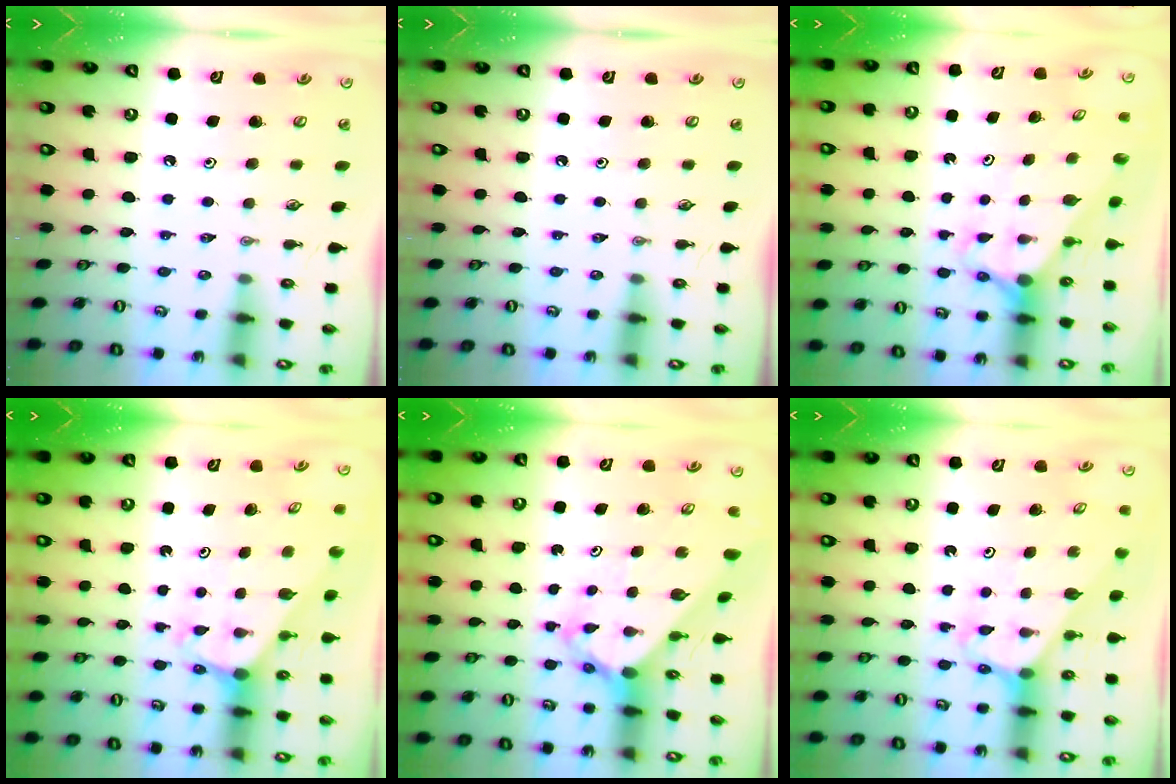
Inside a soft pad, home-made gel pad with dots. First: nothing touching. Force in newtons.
{"total": 0.0}
{"total": 2.6, "press": 2.6, "slide": 0.0}
{"total": 2.1, "press": 2.1, "slide": 0.1}
{"total": 3.5, "press": 3.5, "slide": 0.2}
{"total": 3.1, "press": 3.1, "slide": 0.2}